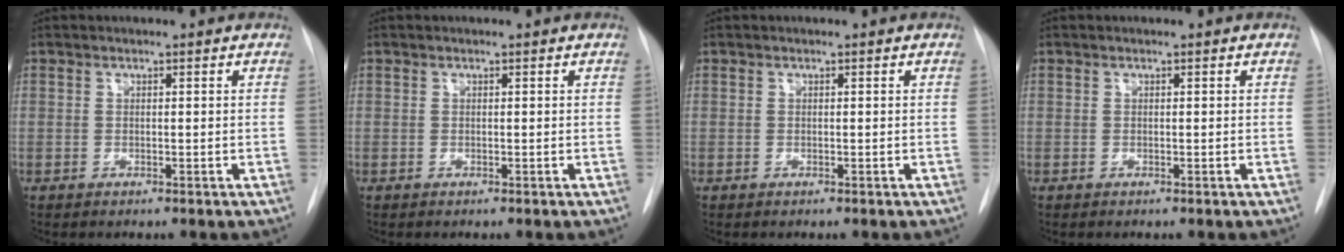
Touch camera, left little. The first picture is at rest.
{"total": 0.0}
{"total": 0.0}
{"total": 0.0}